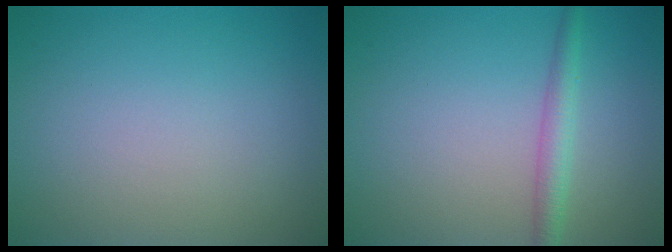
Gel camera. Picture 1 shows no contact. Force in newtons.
{"total": 2.3, "press": 2.3, "slide": 0.1}